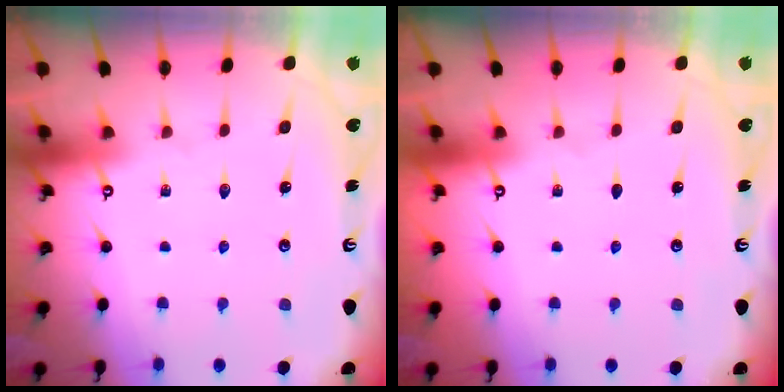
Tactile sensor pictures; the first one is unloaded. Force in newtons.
{"total": 0.0}